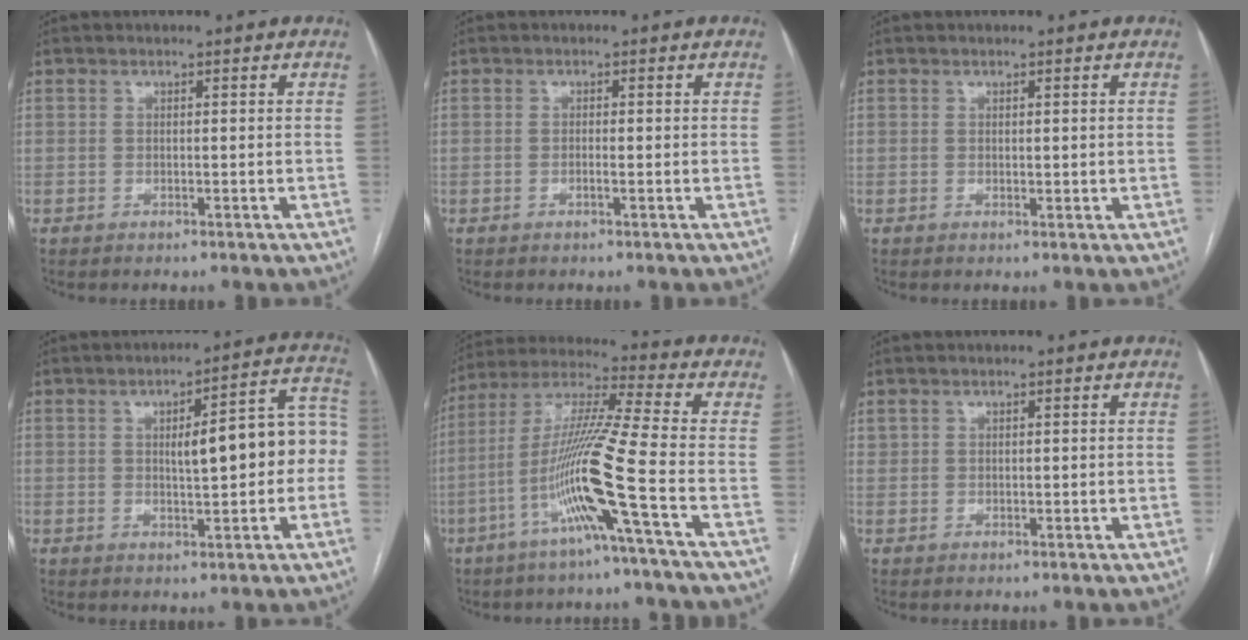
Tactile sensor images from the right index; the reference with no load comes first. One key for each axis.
{"total": 0.8, "fx": -0.2, "fy": 0.2, "fz": 0.8, "tx": -0.016, "ty": 0.000, "tz": -0.003}
{"total": 0.8, "fx": 0.3, "fy": 0.5, "fz": 0.5, "tx": -0.005, "ty": -0.004, "tz": 0.008}
{"total": 11.5, "fx": 0.2, "fy": 2.9, "fz": 11.1, "tx": -0.141, "ty": 0.040, "tz": 0.007}
{"total": 13.9, "fx": -5.3, "fy": -2.1, "fz": 12.7, "tx": -0.252, "ty": -0.006, "tz": -0.109}
{"total": 1.1, "fx": 0.8, "fy": 0.6, "fz": 0.2, "tx": 0.003, "ty": 0.002, "tz": 0.017}